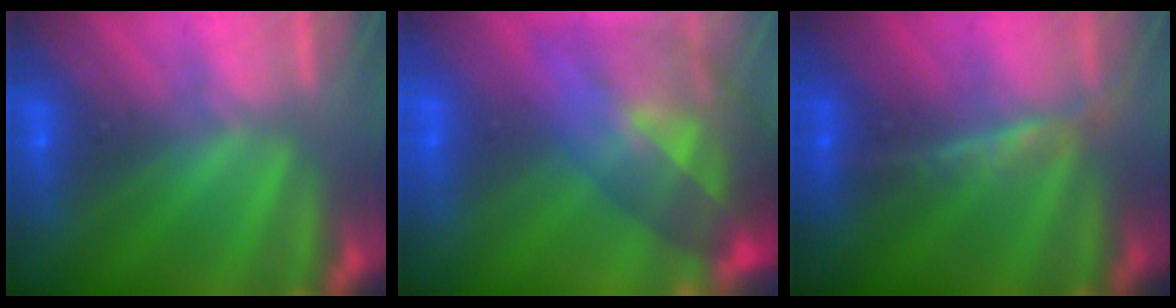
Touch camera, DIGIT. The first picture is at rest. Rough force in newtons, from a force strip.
{"total": 9.0}
{"total": 2.4}